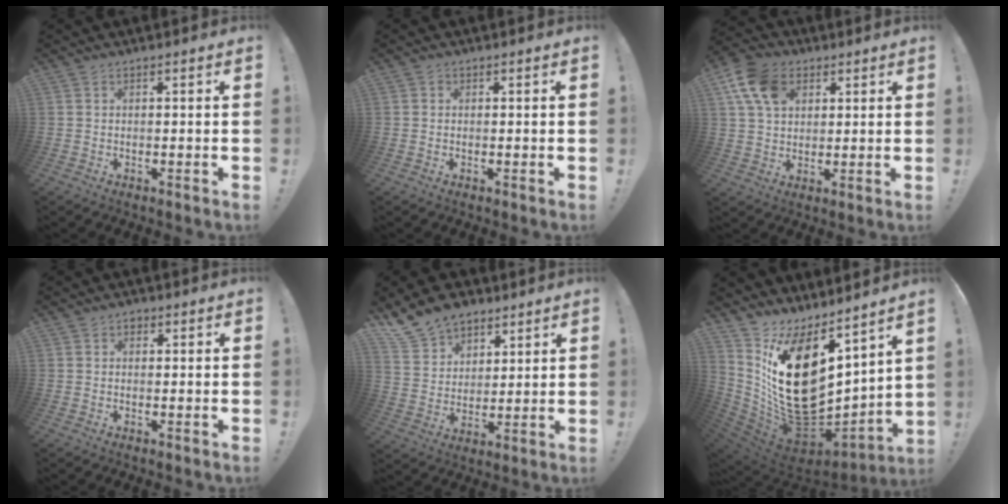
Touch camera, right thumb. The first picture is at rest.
{"total": 0.5, "force": [0.0, 0.5, 0.1], "torque": [0.006, -0.001, -0.003]}
{"total": 12.9, "force": [5.3, 9.2, 7.2], "torque": [-0.128, -0.009, 0.105]}
{"total": 1.2, "force": [0.2, 1.0, 0.6], "torque": [-0.003, 0.001, 0.001]}
{"total": 12.5, "force": [9.5, 7.5, 2.9], "torque": [-0.056, -0.069, 0.186]}
{"total": 25.1, "force": [3.4, 15.8, 19.2], "torque": [-0.345, -0.029, 0.096]}